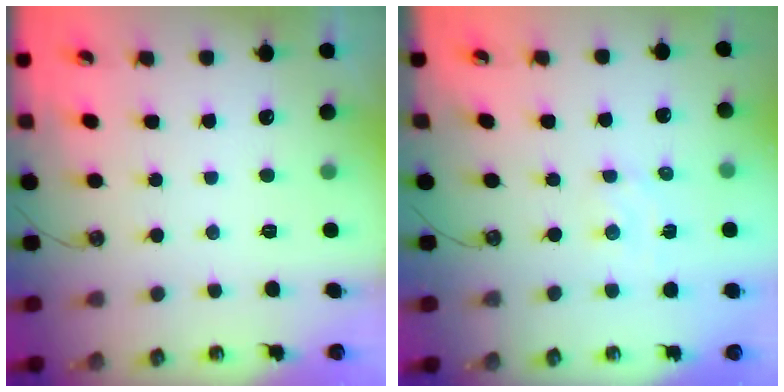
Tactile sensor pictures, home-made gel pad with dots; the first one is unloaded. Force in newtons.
{"total": 2.0, "press": 2.0, "slide": 0.4}